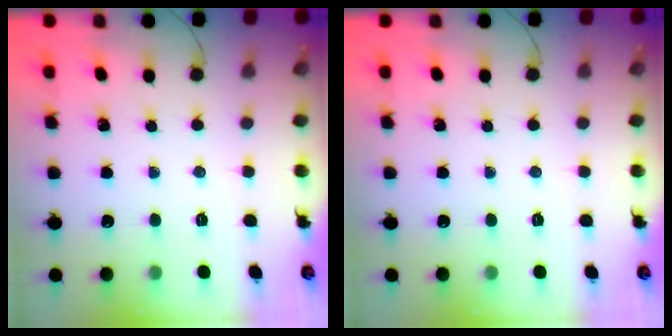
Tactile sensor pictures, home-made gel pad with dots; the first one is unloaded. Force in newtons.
{"total": 0.0}